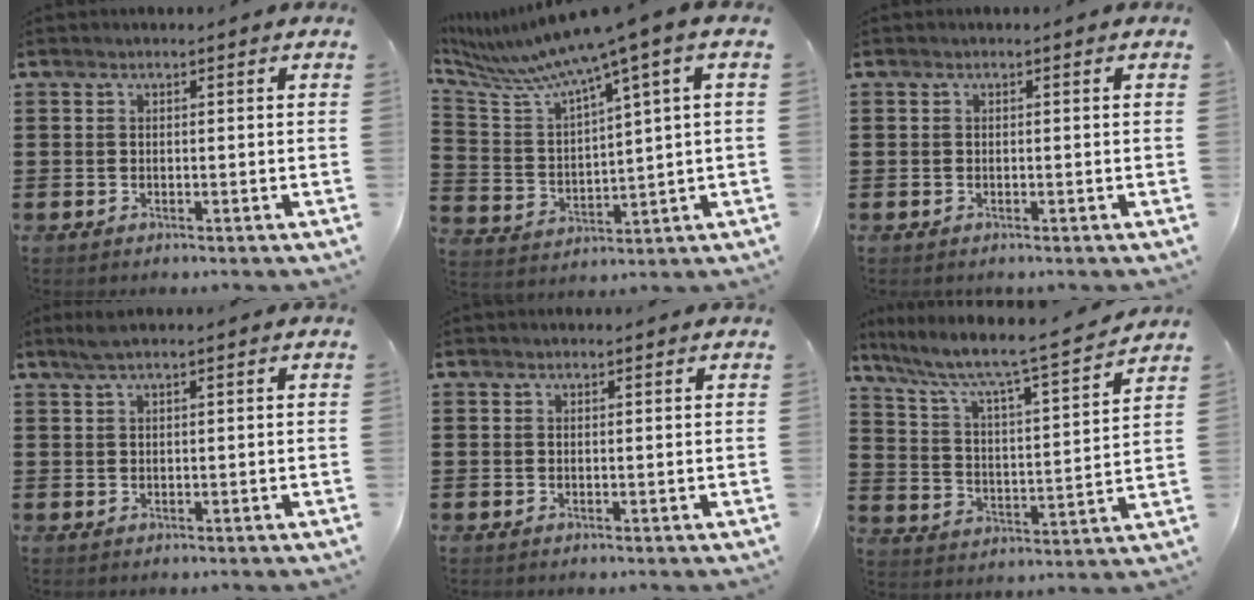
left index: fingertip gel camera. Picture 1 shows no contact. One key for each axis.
{"total": 7.8, "fx": 5.5, "fy": 0.1, "fz": 5.6, "tx": -0.140, "ty": -0.042, "tz": 0.082}
{"total": 0.0}
{"total": 2.0, "fx": 1.4, "fy": 0.1, "fz": 1.4, "tx": -0.029, "ty": 0.002, "tz": 0.025}
{"total": 0.6, "fx": 0.5, "fy": 0.0, "fz": 0.2, "tx": -0.006, "ty": 0.000, "tz": 0.011}
{"total": 6.1, "fx": 5.2, "fy": 0.3, "fz": 3.1, "tx": -0.086, "ty": -0.045, "tz": 0.076}